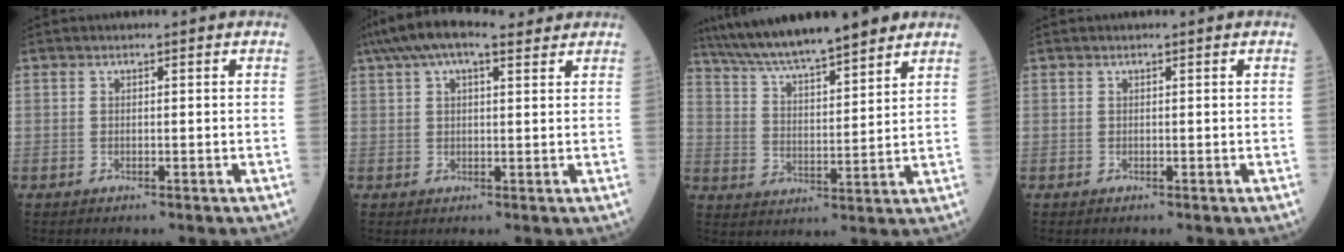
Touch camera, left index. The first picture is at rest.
{"total": 9.7, "force": [6.9, 3.1, 6.0], "torque": [-0.113, 0.054, 0.116]}
{"total": 17.1, "force": [14.3, 2.0, 9.1], "torque": [-0.157, 0.024, 0.236]}
{"total": 0.0}